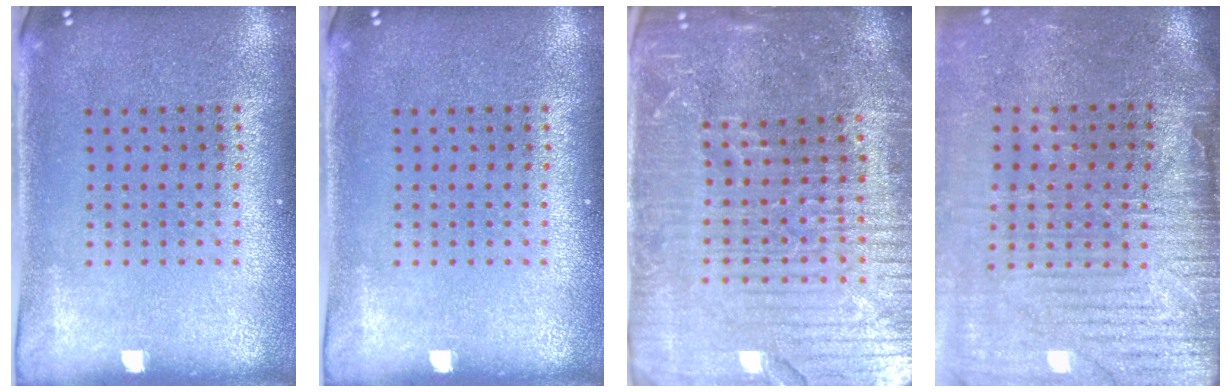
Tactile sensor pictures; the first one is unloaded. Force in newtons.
{"total": 0.0}
{"total": 5.9, "press": 5.3, "slide": 2.6}
{"total": 4.3, "press": 3.6, "slide": 2.3}